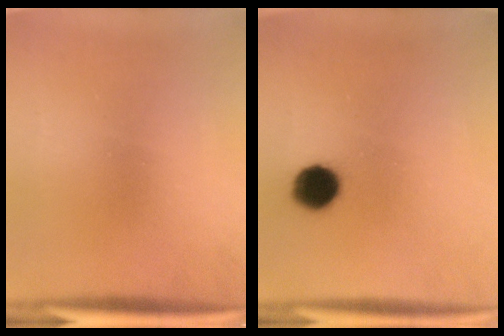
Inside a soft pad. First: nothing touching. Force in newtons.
{"total": 8.1}